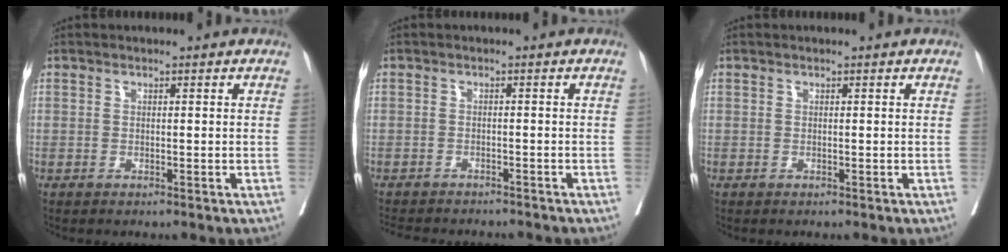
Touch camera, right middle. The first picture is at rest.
{"total": 9.9, "force": [-9.0, 2.2, 3.5], "torque": [-0.055, -0.009, -0.115]}
{"total": 0.0}